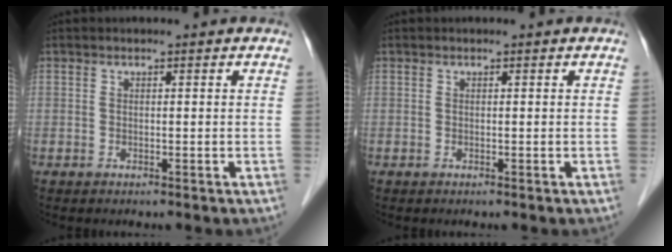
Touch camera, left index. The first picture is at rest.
{"total": 0.0}